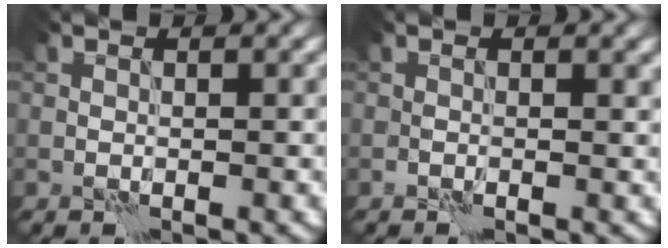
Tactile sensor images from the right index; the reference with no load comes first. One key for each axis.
{"total": 0.6, "fx": 0.3, "fy": 0.3, "fz": 0.4, "tx": -0.003, "ty": -0.005, "tz": 0.005}